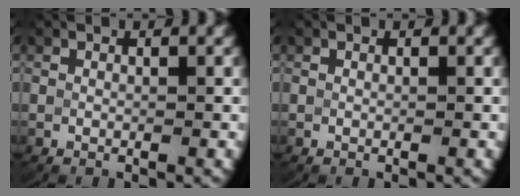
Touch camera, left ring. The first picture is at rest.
{"total": 0.0}